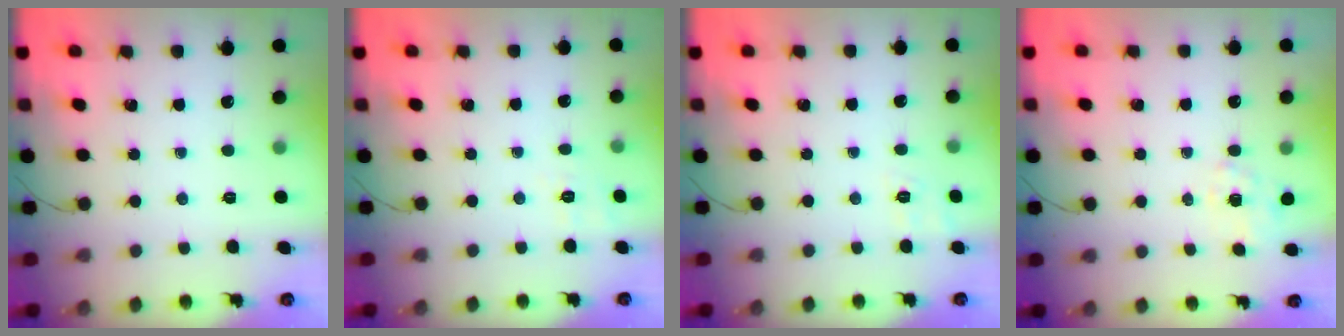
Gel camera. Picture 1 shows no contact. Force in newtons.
{"total": 3.2, "press": 2.6, "slide": 1.9}
{"total": 2.5, "press": 1.8, "slide": 1.8}
{"total": 1.5, "press": 1.1, "slide": 1.0}